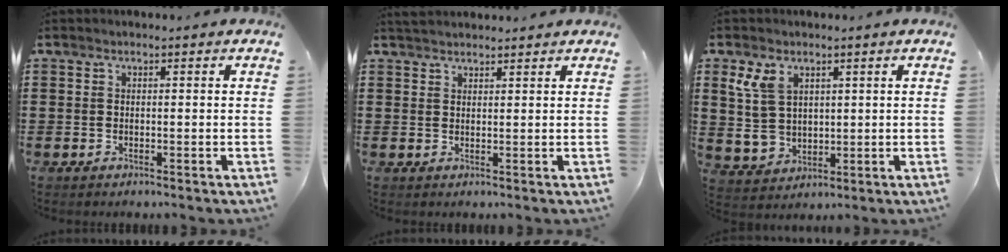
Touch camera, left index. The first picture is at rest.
{"total": 1.9, "force": [1.9, 0.4, 0.2], "torque": [-0.008, 0.003, 0.038]}
{"total": 6.5, "force": [2.6, 4.7, 3.6], "torque": [-0.102, 0.010, 0.047]}